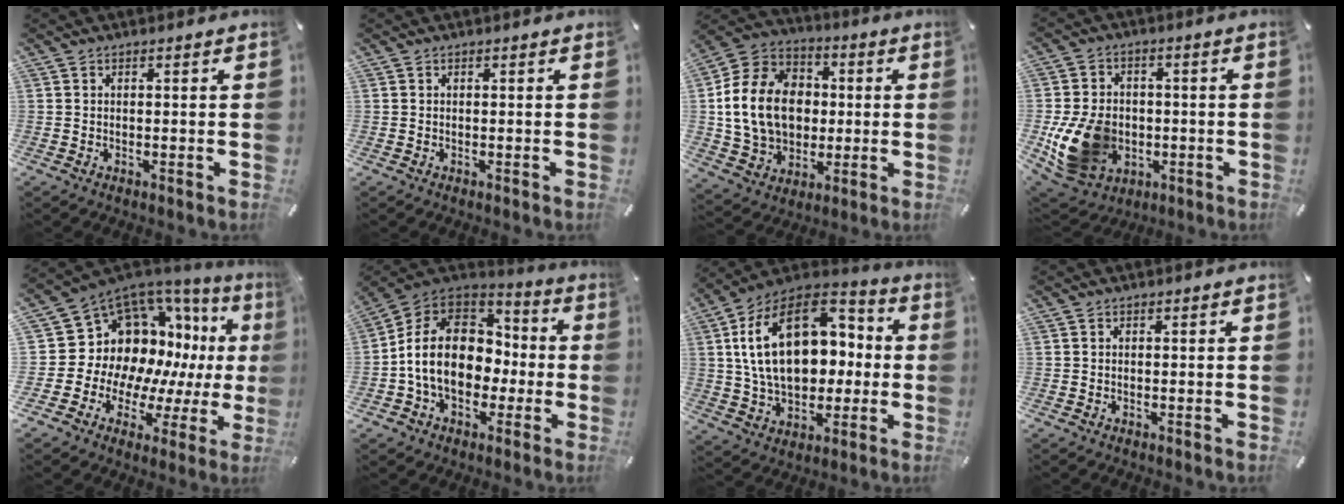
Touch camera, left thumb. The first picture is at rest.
{"total": 0.0}
{"total": 18.3, "force": [0.1, 14.8, 10.7], "torque": [-0.225, 0.017, 0.006]}
{"total": 14.7, "force": [-2.8, 11.7, 8.5], "torque": [-0.176, 0.008, -0.047]}
{"total": 15.3, "force": [5.5, 12.8, 6.4], "torque": [-0.085, -0.086, 0.126]}
{"total": 16.4, "force": [-1.9, 13.0, 9.7], "torque": [-0.203, 0.021, -0.031]}
{"total": 24.0, "force": [3.8, 16.7, 16.8], "torque": [-0.300, 0.003, 0.070]}
{"total": 0.0}